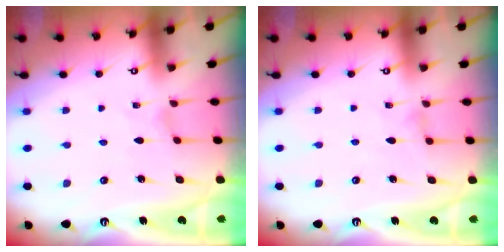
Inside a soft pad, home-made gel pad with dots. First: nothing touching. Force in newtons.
{"total": 0.7, "press": 0.7, "slide": 0.2}